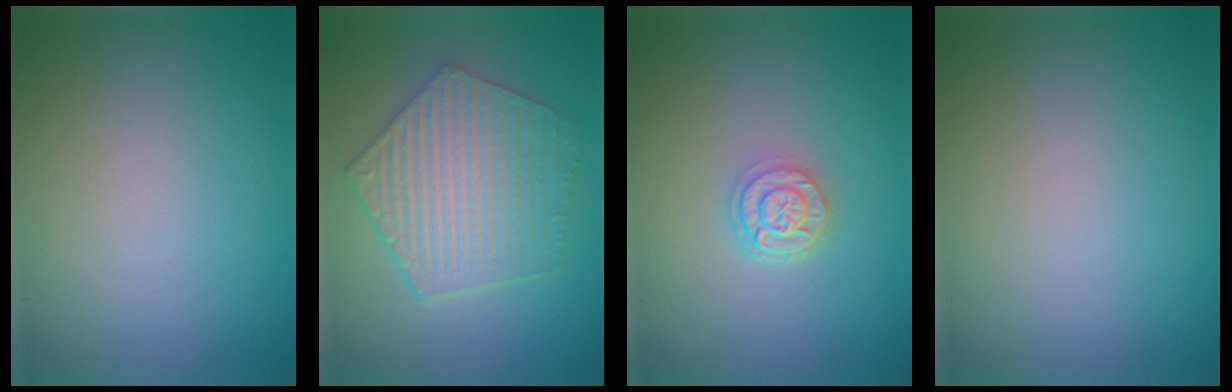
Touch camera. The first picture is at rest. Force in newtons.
{"total": 6.9, "press": 5.0, "slide": 4.8}
{"total": 2.5, "press": 2.0, "slide": 1.5}
{"total": 0.0}